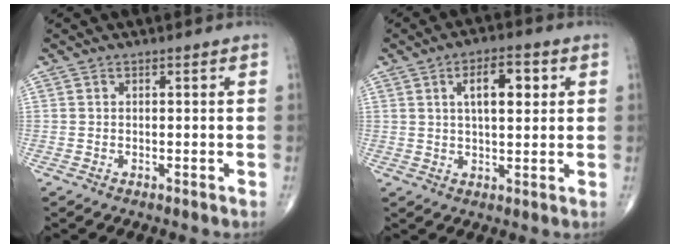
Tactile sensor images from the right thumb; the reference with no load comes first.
{"total": 7.9, "force": [2.4, 3.5, 6.7], "torque": [-0.088, -0.001, 0.037]}